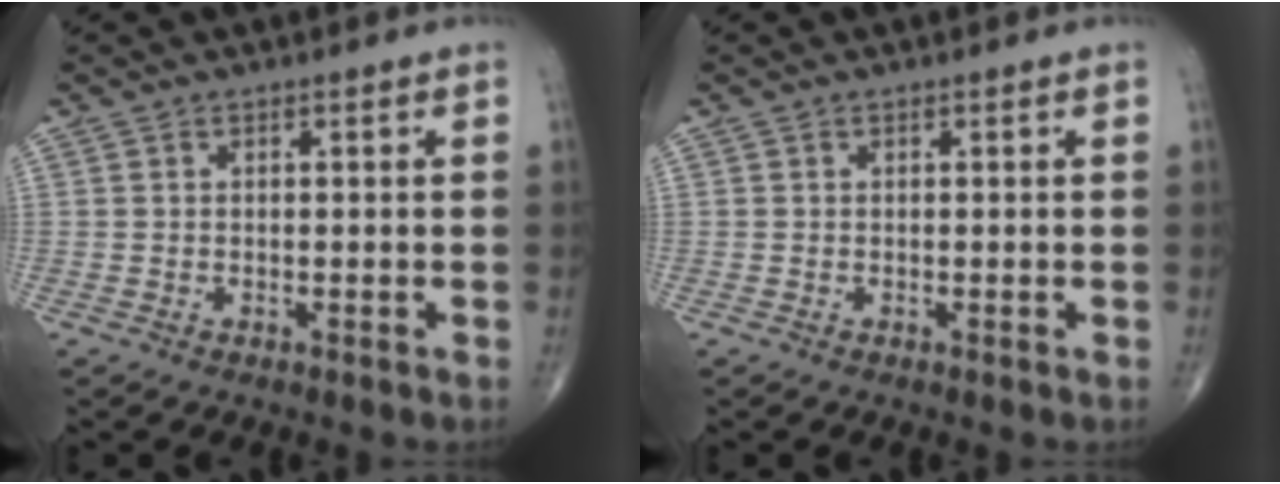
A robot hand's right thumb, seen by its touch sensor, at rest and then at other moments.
{"total": 0.0}